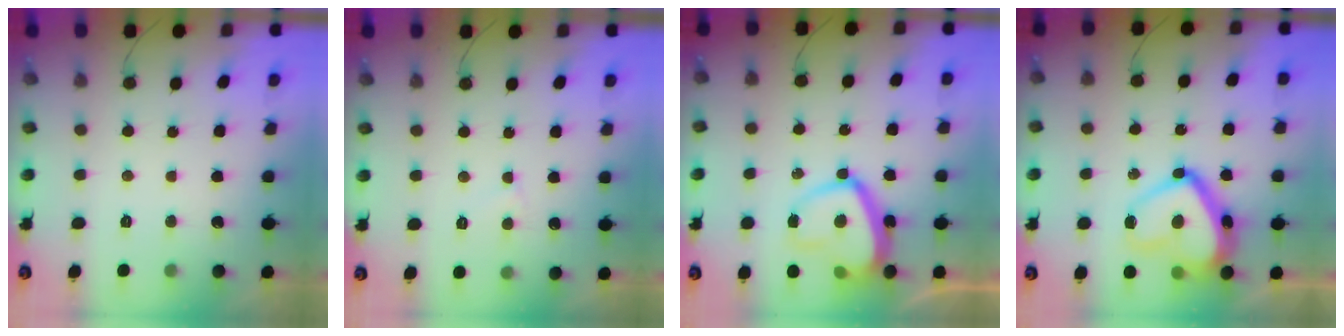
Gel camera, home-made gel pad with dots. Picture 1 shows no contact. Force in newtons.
{"total": 2.7, "press": 2.7, "slide": 0.2}
{"total": 13.9, "press": 13.8, "slide": 1.1}
{"total": 18.6, "press": 18.5, "slide": 1.9}